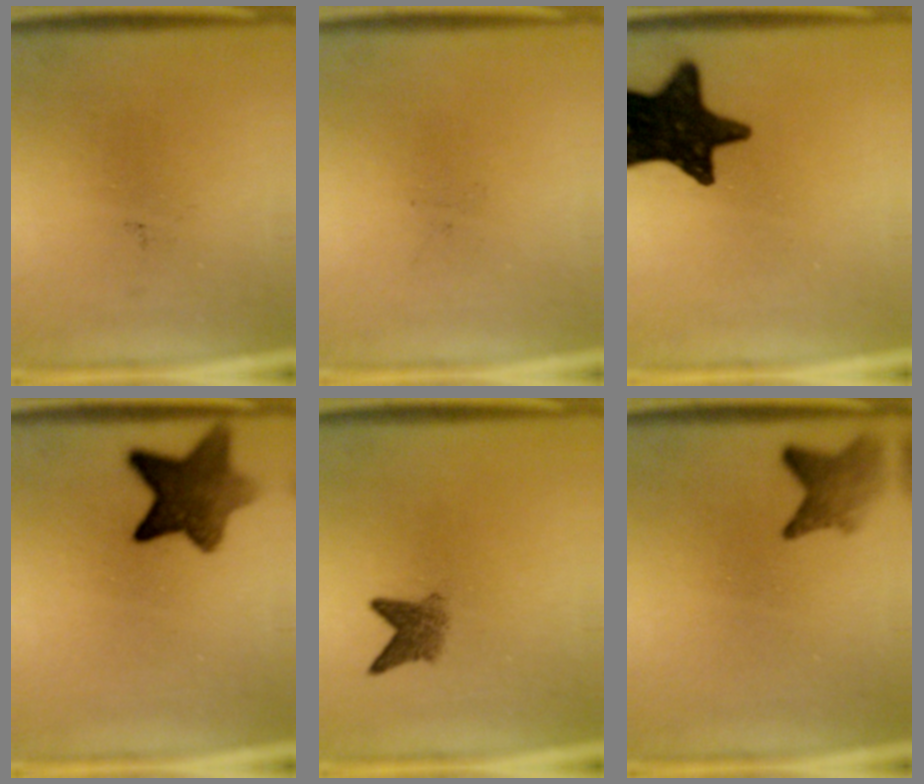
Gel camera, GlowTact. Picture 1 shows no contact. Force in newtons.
{"total": 0.0}
{"total": 16.0}
{"total": 9.0}
{"total": 3.1}
{"total": 3.4}